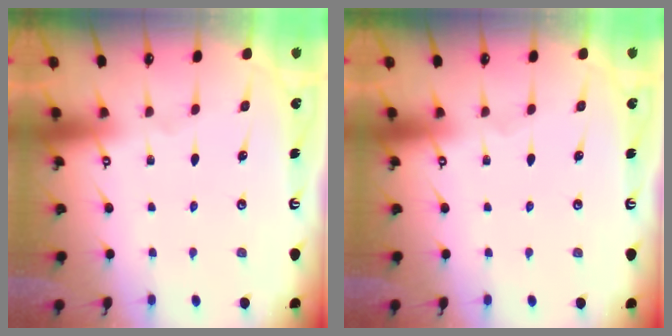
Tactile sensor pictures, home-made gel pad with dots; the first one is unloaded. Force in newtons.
{"total": 0.0}